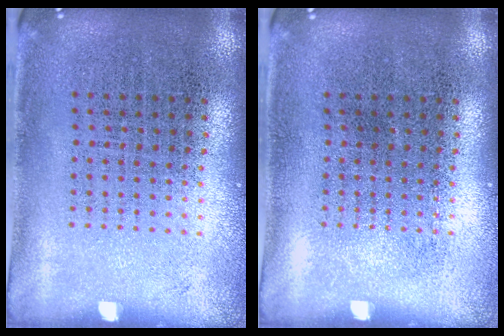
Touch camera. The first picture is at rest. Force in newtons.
{"total": 0.0}